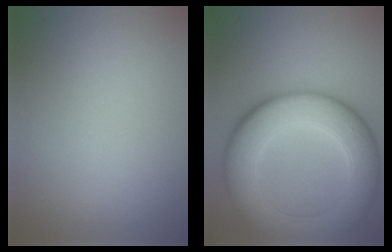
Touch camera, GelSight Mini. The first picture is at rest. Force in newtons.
{"total": 10.2, "press": 10.2, "slide": 0.4}